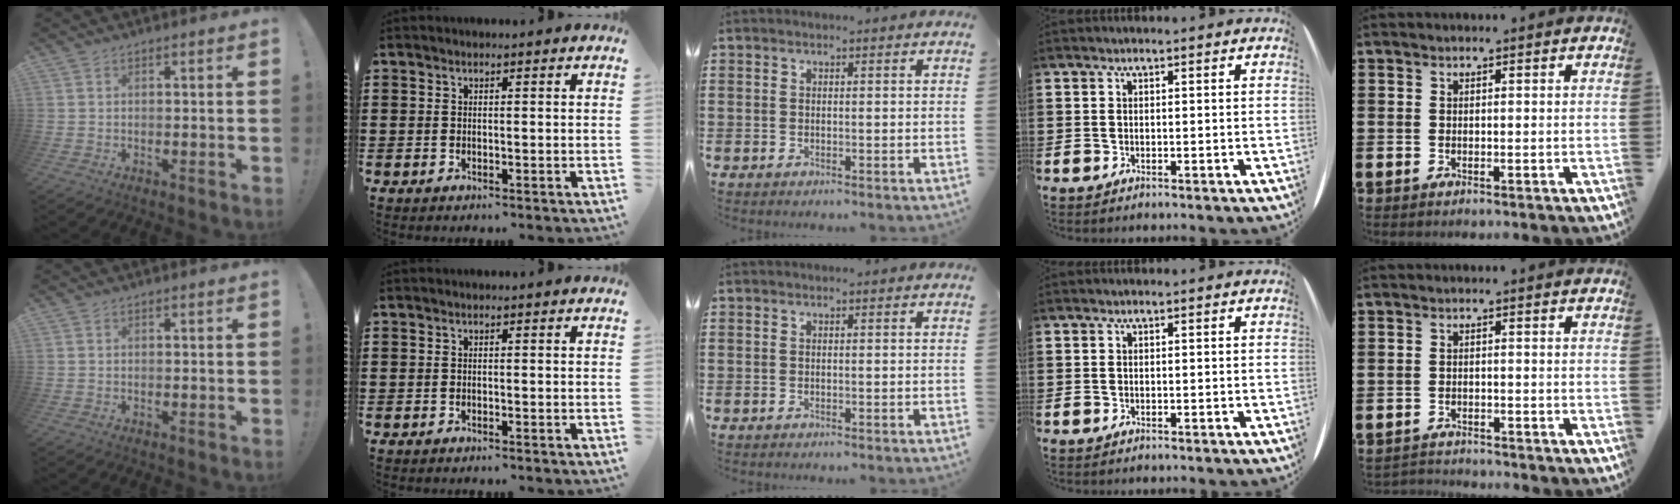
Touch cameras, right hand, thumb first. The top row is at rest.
{"little": {"total": 2.0, "force": [-2.0, 0.1, -0.3], "torque": [-0.002, 0.002, -0.044]}}